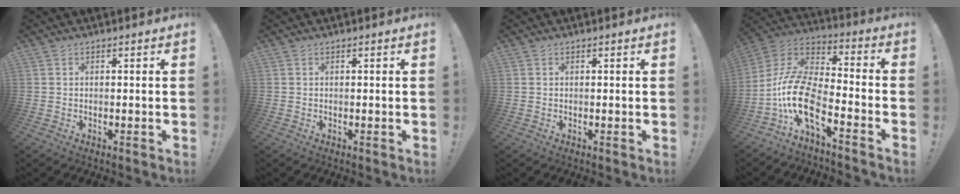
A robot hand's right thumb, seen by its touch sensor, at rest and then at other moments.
{"total": 0.0}
{"total": 0.0}
{"total": 16.9, "force": [-7.7, 7.1, 13.2], "torque": [-0.285, 0.024, -0.138]}